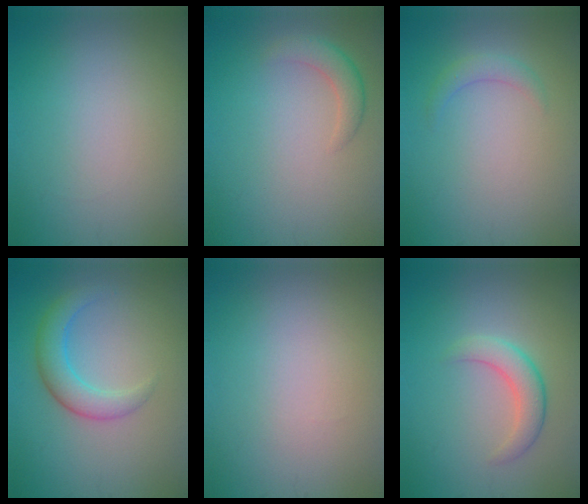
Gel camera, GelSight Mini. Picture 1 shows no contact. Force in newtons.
{"total": 2.1, "press": 2.1, "slide": 0.2}
{"total": 1.4, "press": 1.4, "slide": 0.0}
{"total": 3.3, "press": 3.3, "slide": 0.1}
{"total": 0.0}
{"total": 2.9, "press": 2.9, "slide": 0.2}